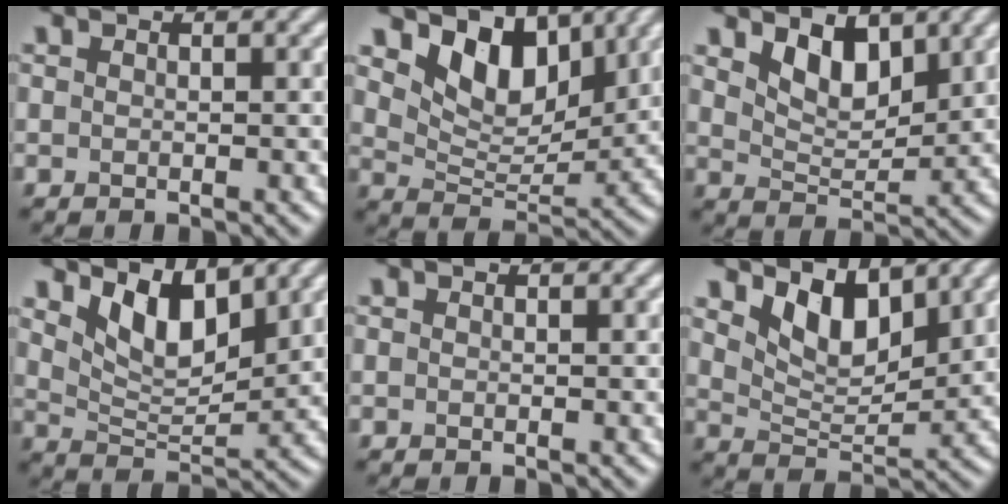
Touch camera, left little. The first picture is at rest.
{"total": 6.9, "force": [4.2, 3.8, 3.9], "torque": [-0.072, -0.010, 0.067]}
{"total": 3.9, "force": [2.4, 2.0, 2.4], "torque": [-0.054, -0.010, 0.040]}
{"total": 5.5, "force": [3.2, 2.5, 3.7], "torque": [-0.077, -0.013, 0.055]}
{"total": 0.0}
{"total": 5.0, "force": [3.2, 2.4, 3.0], "torque": [-0.065, -0.014, 0.052]}